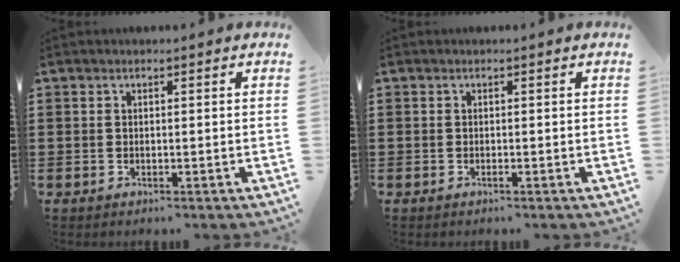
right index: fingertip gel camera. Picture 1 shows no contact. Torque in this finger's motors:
{"motor_torque": [0.05, 0.09, 0.01, 0.01]}